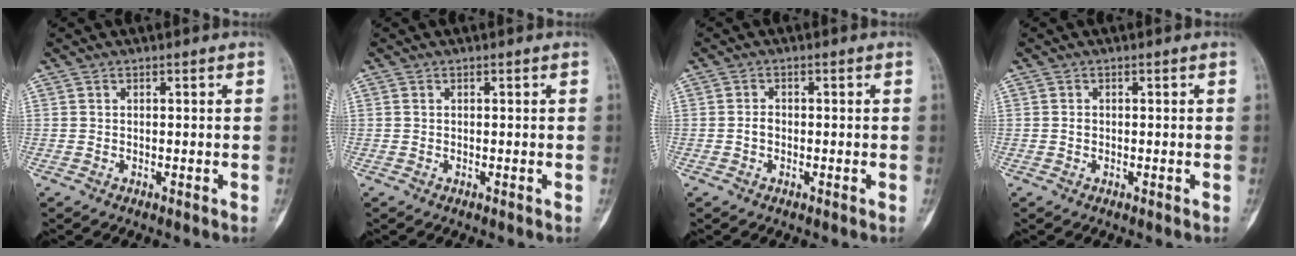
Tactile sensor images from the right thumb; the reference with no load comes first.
{"total": 0.0}
{"total": 1.5, "force": [-0.4, 1.1, 1.0], "torque": [-0.013, 0.005, -0.009]}
{"total": 0.6, "force": [-0.1, 0.5, 0.3], "torque": [-0.006, 0.002, -0.002]}